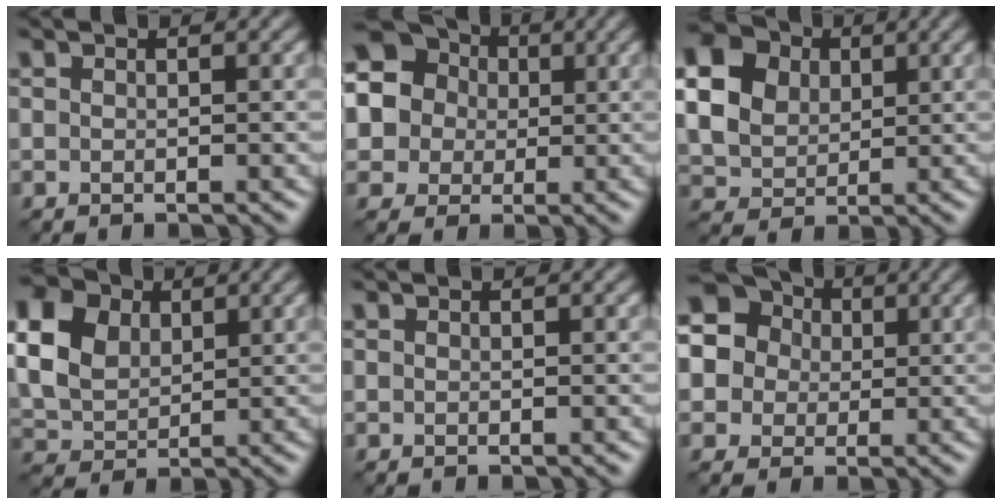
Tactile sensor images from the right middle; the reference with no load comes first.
{"total": 13.9, "force": [4.2, 12.4, 4.6], "torque": [-0.132, 0.049, 0.049]}
{"total": 12.4, "force": [4.1, 10.2, 5.7], "torque": [-0.163, 0.025, 0.081]}
{"total": 12.0, "force": [4.4, 9.1, 6.5], "torque": [-0.166, 0.034, 0.085]}
{"total": 0.0}
{"total": 14.3, "force": [3.9, 12.9, 4.7], "torque": [-0.134, 0.045, 0.040]}